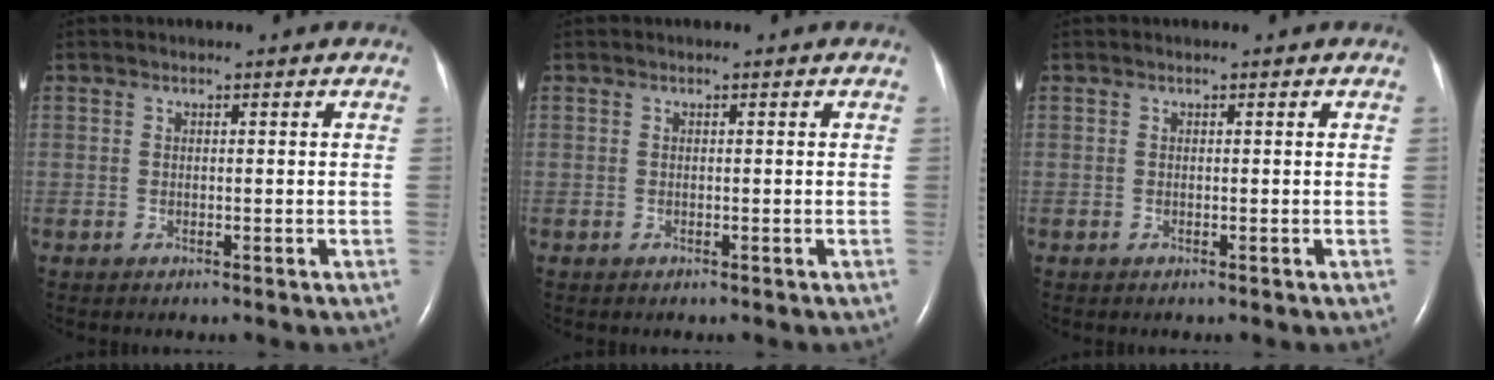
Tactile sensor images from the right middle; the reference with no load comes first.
{"total": 0.0}
{"total": 0.0}